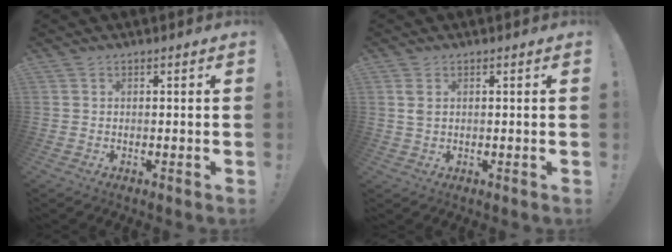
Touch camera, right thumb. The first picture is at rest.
{"total": 2.6, "force": [1.0, 1.5, 1.8], "torque": [-0.035, 0.004, 0.017]}